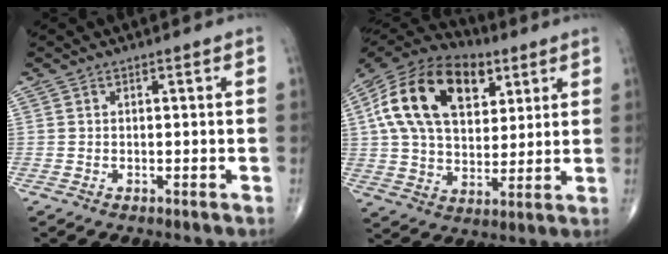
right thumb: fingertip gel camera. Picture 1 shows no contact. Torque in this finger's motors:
{"motor_torque": [1.33, 3.68, 1.82, 0.65, 0.57]}